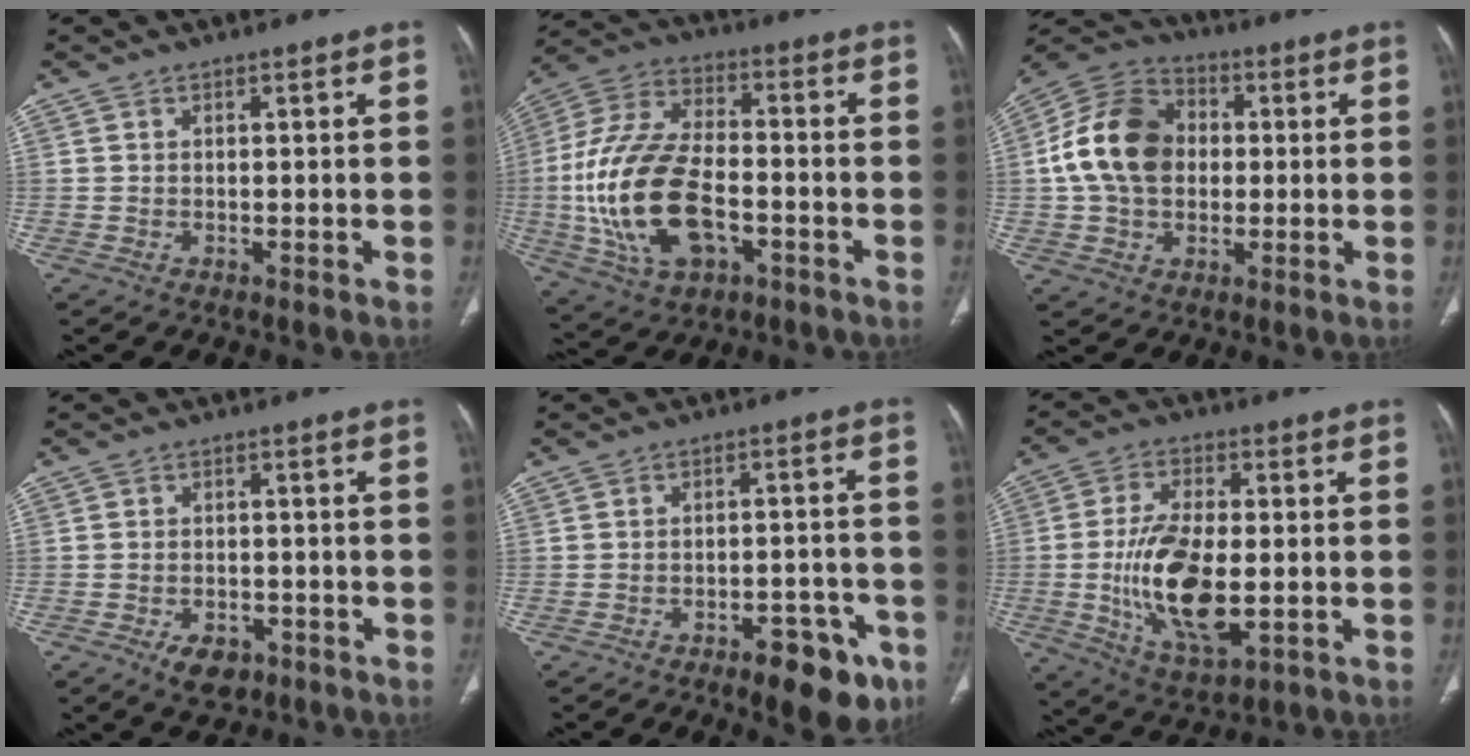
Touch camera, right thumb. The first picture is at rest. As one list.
[{"total": 20.7, "force": [-4.5, 11.6, 16.6], "torque": [-0.337, 0.019, -0.075]}, {"total": 15.6, "force": [0.9, 11.7, 10.3], "torque": [-0.168, 0.025, 0.006]}, {"total": 4.9, "force": [-2.8, 3.0, 2.8], "torque": [-0.038, 0.009, -0.039]}, {"total": 11.5, "force": [-6.7, 4.8, 8.0], "torque": [-0.077, 0.036, -0.085]}, {"total": 15.4, "force": [-2.0, 7.0, 13.5], "torque": [-0.255, -0.010, -0.028]}]